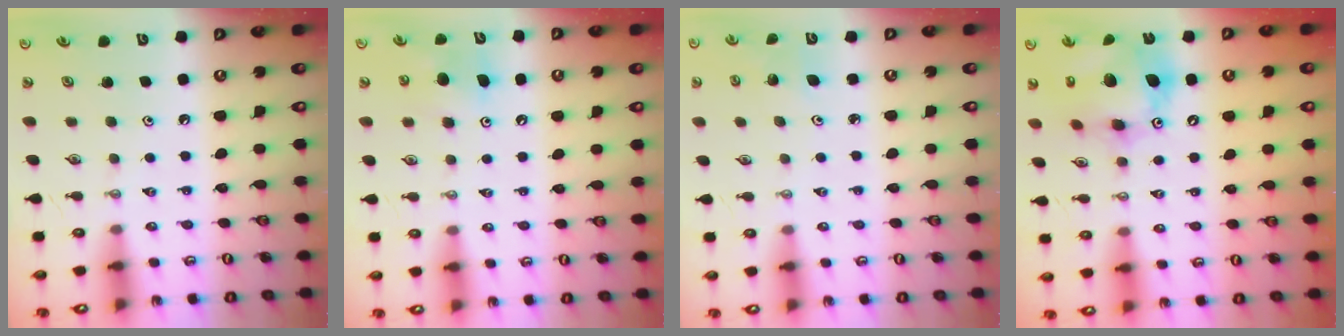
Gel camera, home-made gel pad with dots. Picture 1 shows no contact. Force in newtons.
{"total": 7.5, "press": 7.4, "slide": 1.3}
{"total": 2.8, "press": 2.7, "slide": 1.0}
{"total": 15.2, "press": 15.2, "slide": 1.4}